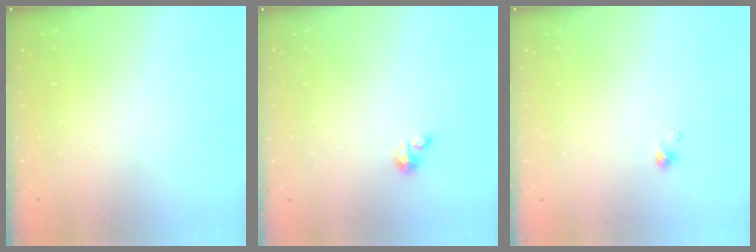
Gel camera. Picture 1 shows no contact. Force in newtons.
{"total": 1.0, "press": 1.0, "slide": 0.2}
{"total": 0.0}